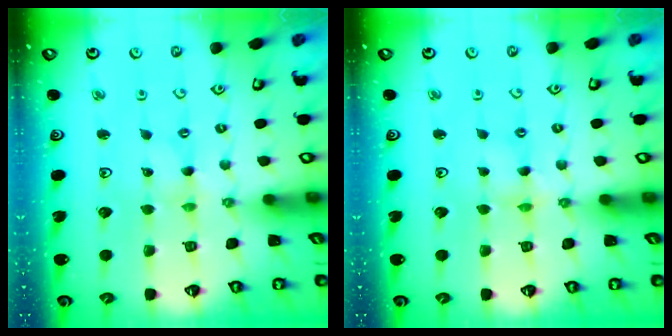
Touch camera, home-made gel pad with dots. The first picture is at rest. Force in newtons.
{"total": 2.3, "press": 2.3, "slide": 0.3}